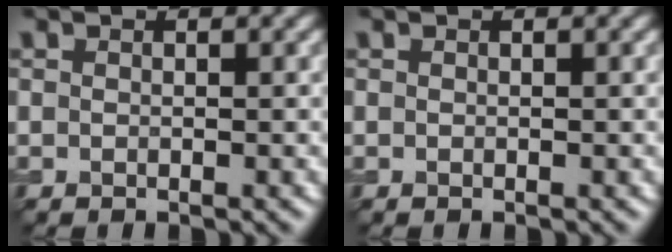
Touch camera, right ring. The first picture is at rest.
{"total": 0.0}